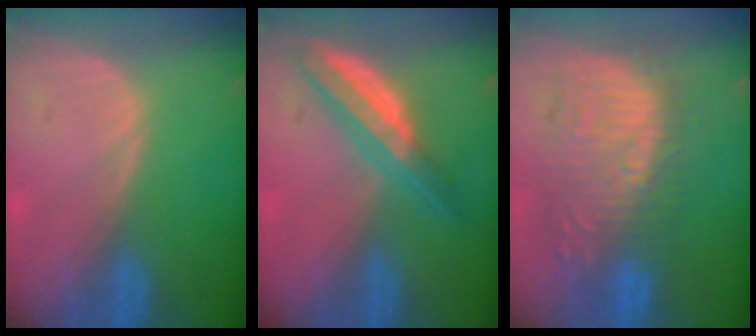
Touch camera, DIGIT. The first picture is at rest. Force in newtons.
{"total": 6.3, "press": 5.6, "slide": 2.8}
{"total": 10.7, "press": 10.4, "slide": 2.4}